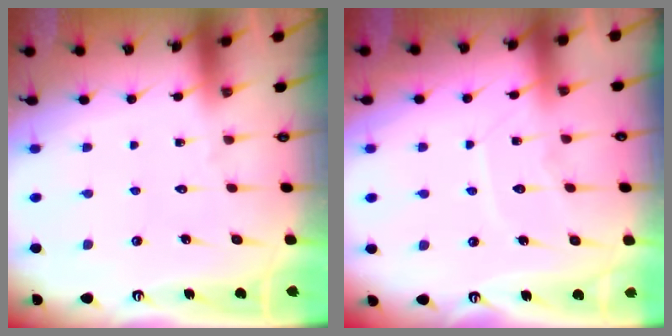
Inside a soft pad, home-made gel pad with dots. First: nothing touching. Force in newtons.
{"total": 7.2, "press": 7.2, "slide": 0.6}